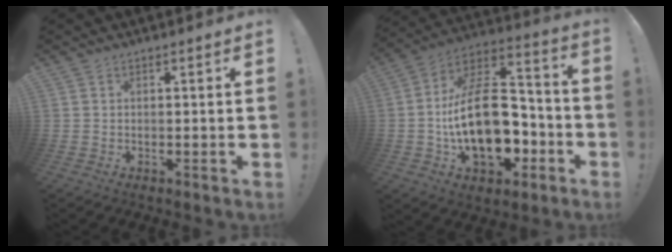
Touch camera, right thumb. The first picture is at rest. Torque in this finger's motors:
{"motor_torque": [2.28, 2.73, 1.48, -1.29, 0.18]}